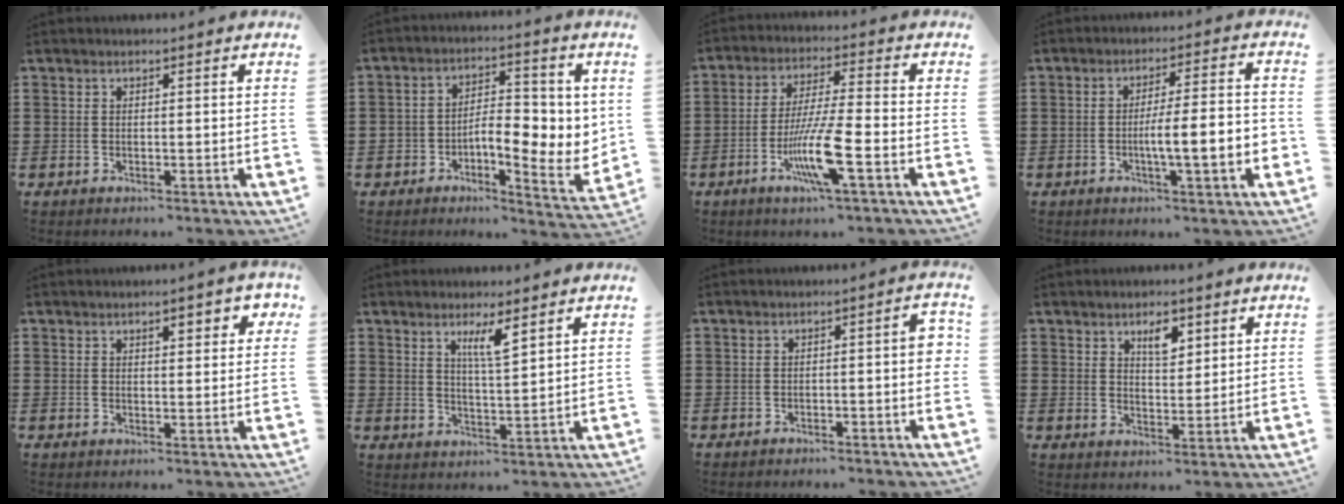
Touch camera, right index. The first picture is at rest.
{"total": 8.0, "force": [-0.7, 4.8, 6.4], "torque": [-0.099, -0.002, -0.019]}
{"total": 10.1, "force": [-4.1, 0.9, 9.2], "torque": [-0.189, -0.017, -0.080]}
{"total": 8.0, "force": [-2.0, 1.0, 7.7], "torque": [-0.119, -0.006, -0.037]}
{"total": 2.7, "force": [1.2, 1.1, 2.2], "torque": [-0.029, 0.001, 0.015]}
{"total": 4.1, "force": [2.4, 0.5, 3.2], "torque": [-0.061, -0.002, 0.040]}
{"total": 2.6, "force": [-1.4, 0.4, 2.1], "torque": [-0.033, 0.004, -0.027]}
{"total": 3.8, "force": [2.3, 1.7, 2.5], "torque": [-0.039, 0.001, 0.037]}